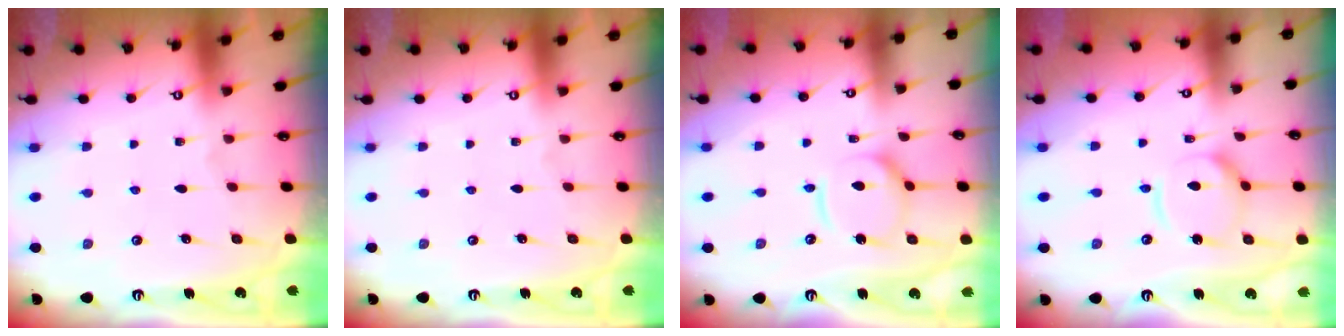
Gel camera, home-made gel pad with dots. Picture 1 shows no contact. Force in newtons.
{"total": 0.0}
{"total": 12.3, "press": 12.2, "slide": 1.4}
{"total": 11.5, "press": 11.4, "slide": 1.2}